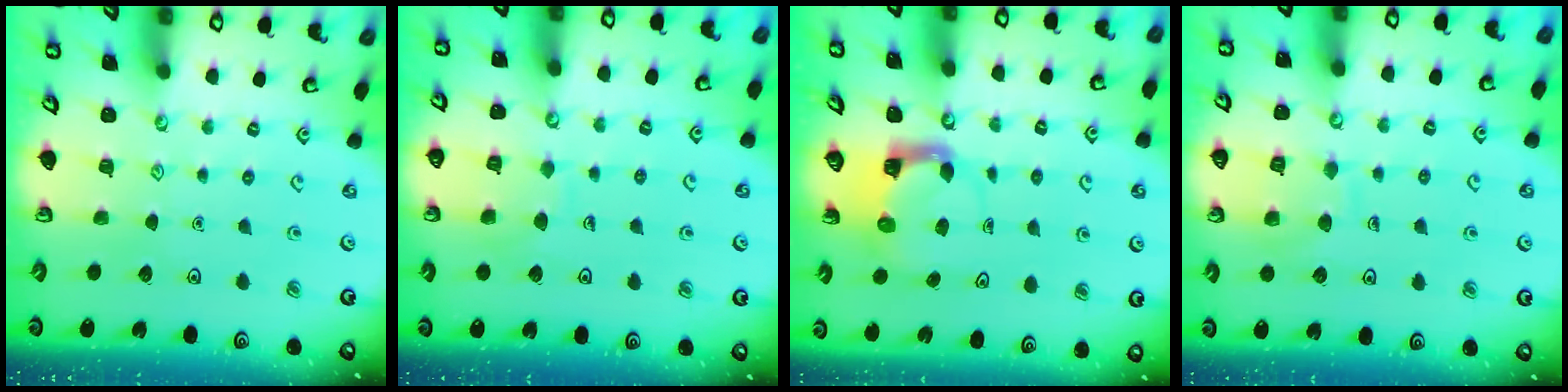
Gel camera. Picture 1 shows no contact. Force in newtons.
{"total": 6.9, "press": 6.9, "slide": 0.7}
{"total": 3.8, "press": 3.8, "slide": 0.3}
{"total": 9.6, "press": 9.6, "slide": 0.9}